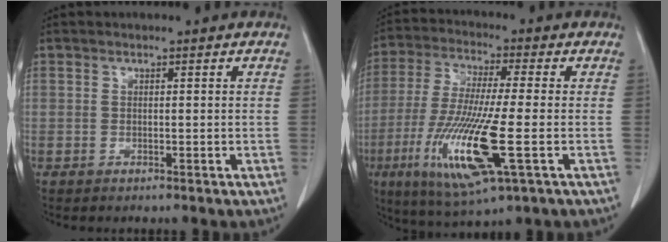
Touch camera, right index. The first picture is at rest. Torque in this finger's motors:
{"motor_torque": [1.92, -0.22, 0.97, 0.21]}